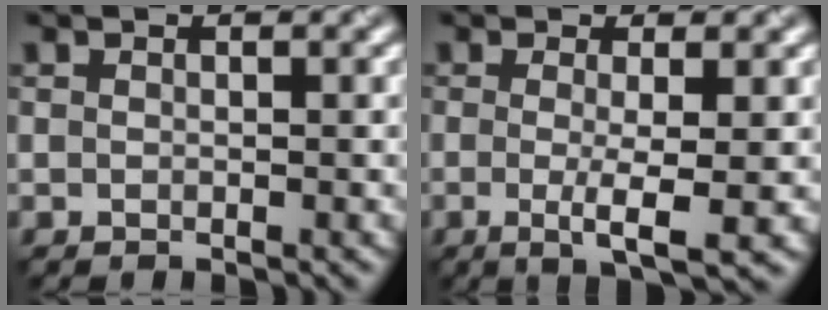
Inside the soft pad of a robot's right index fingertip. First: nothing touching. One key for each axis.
{"total": 3.8, "fx": -1.1, "fy": 0.4, "fz": 3.6, "tx": -0.064, "ty": -0.003, "tz": -0.008}